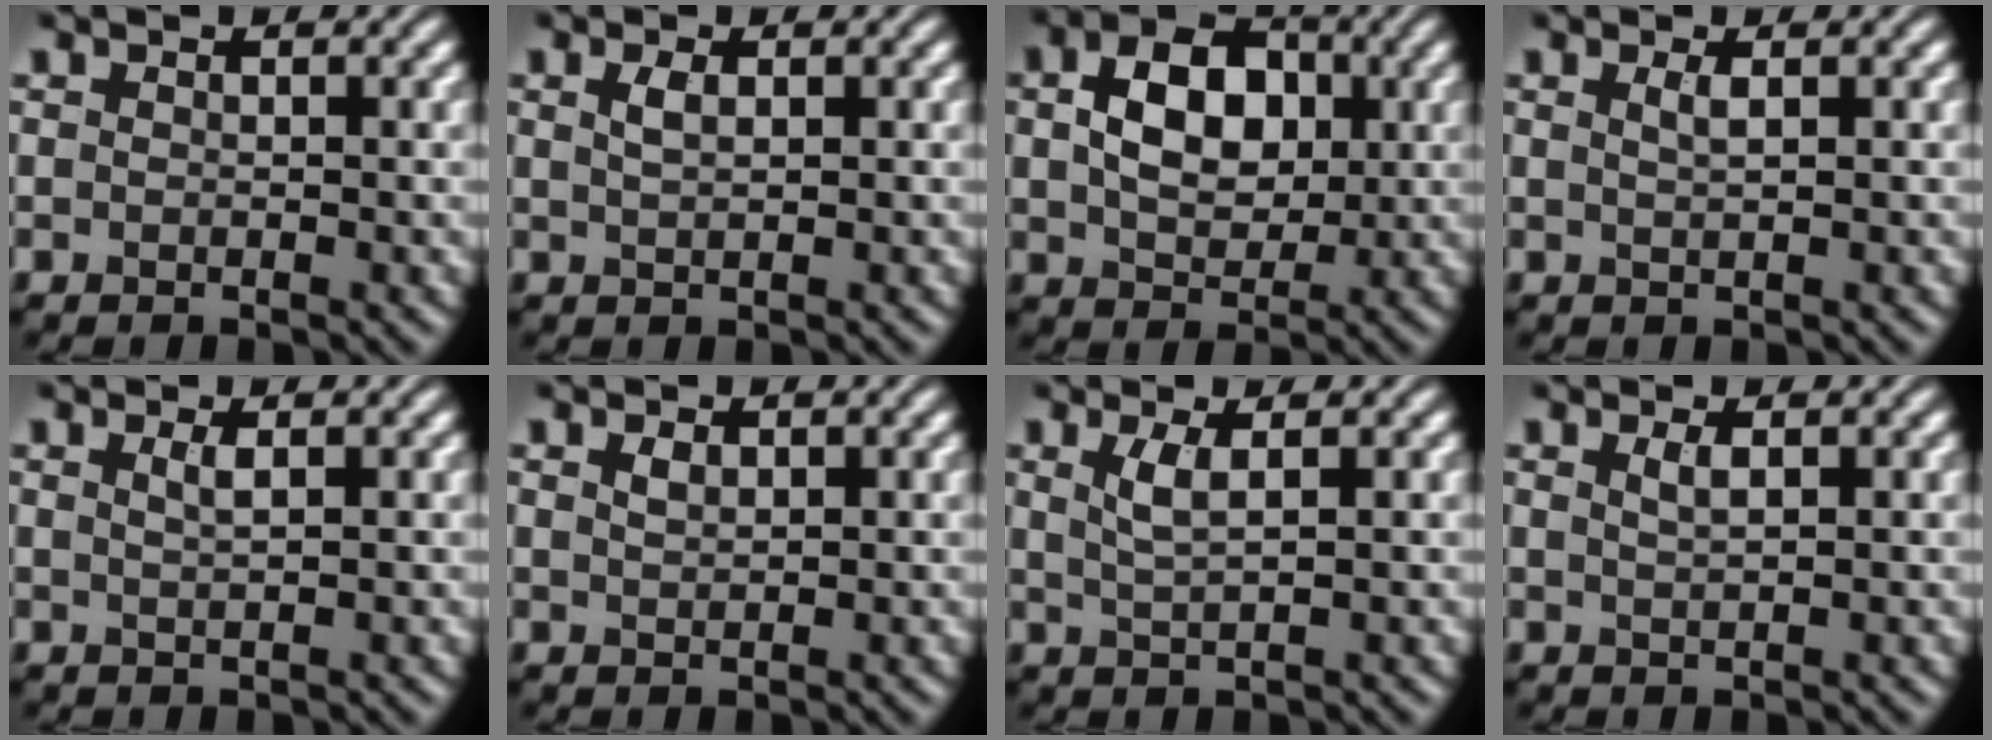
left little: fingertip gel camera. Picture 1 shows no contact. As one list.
[{"total": 1.2, "force": [0.5, 0.5, 1.0], "torque": [-0.023, 0.003, 0.012]}, {"total": 6.5, "force": [1.2, 4.4, 4.6], "torque": [-0.085, 0.008, 0.015]}, {"total": 1.2, "force": [0.5, 0.4, 1.1], "torque": [-0.015, 0.003, 0.006]}, {"total": 1.3, "force": [0.5, 0.4, 1.1], "torque": [-0.015, 0.003, 0.007]}, {"total": 0.9, "force": [0.6, 0.4, 0.6], "torque": [-0.015, 0.001, 0.012]}, {"total": 2.1, "force": [0.8, 0.5, 1.9], "torque": [-0.038, -0.002, 0.016]}, {"total": 1.2, "force": [0.6, 0.4, 1.0], "torque": [-0.017, 0.003, 0.009]}]